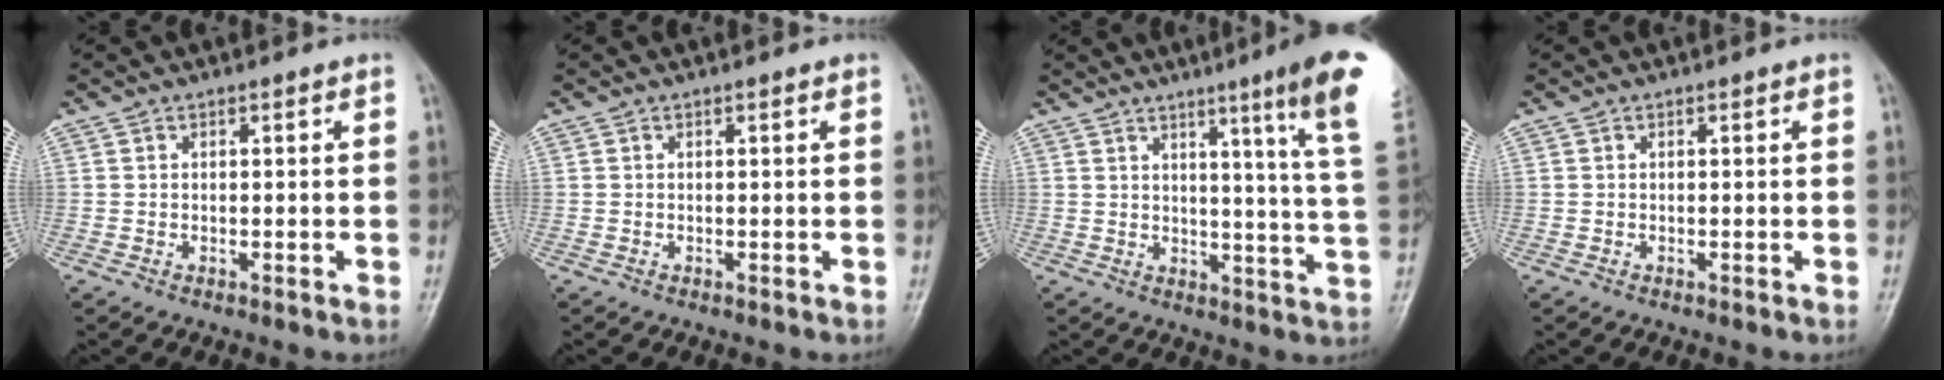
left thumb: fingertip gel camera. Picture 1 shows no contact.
{"total": 0.0}
{"total": 15.3, "force": [8.4, -0.4, 12.7], "torque": [-0.160, -0.052, 0.094]}
{"total": 0.0}